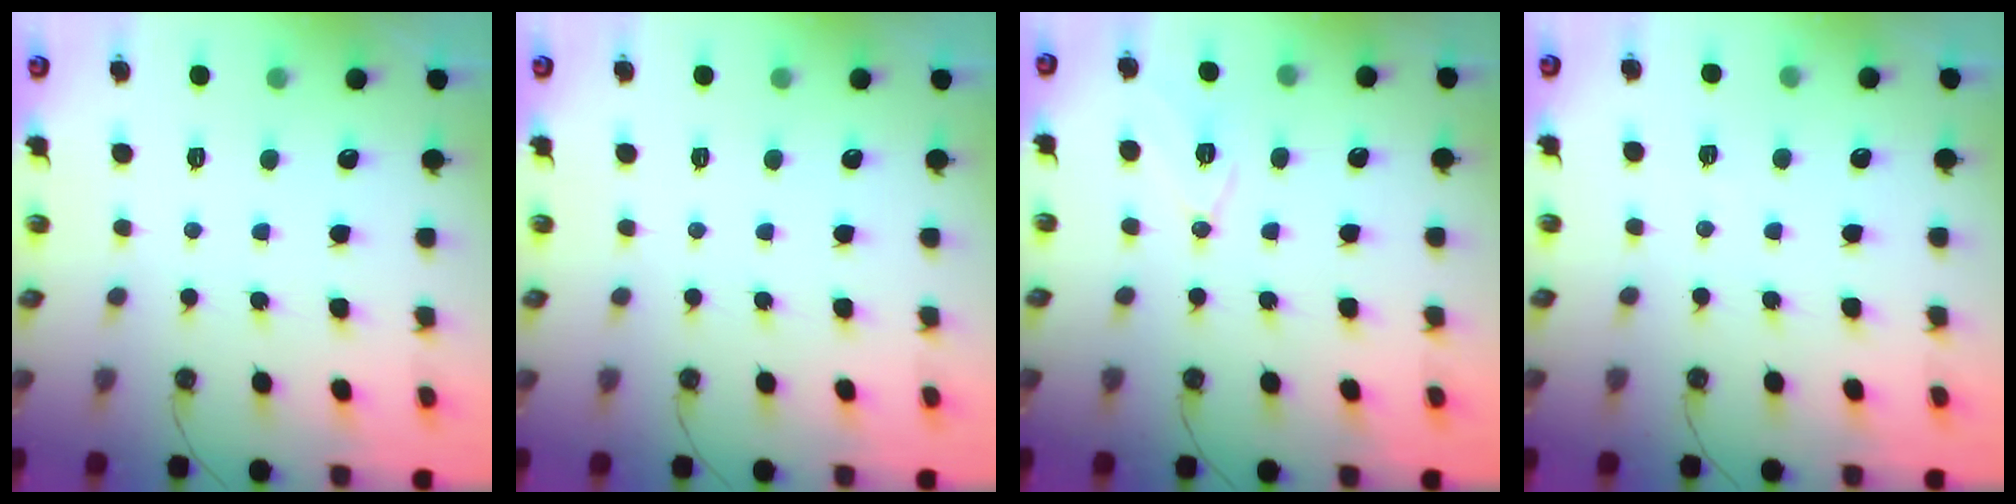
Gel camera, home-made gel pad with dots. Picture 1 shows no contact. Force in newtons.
{"total": 0.0}
{"total": 9.5, "press": 8.8, "slide": 3.7}
{"total": 3.1, "press": 2.2, "slide": 2.1}